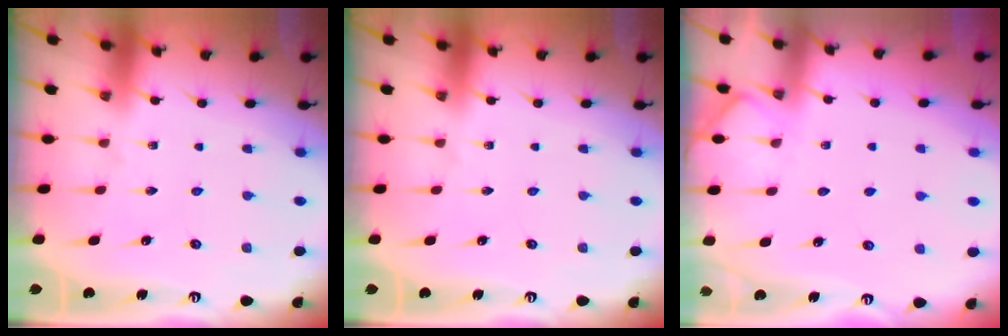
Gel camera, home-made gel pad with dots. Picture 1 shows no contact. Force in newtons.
{"total": 0.0}
{"total": 3.5, "press": 3.4, "slide": 0.5}